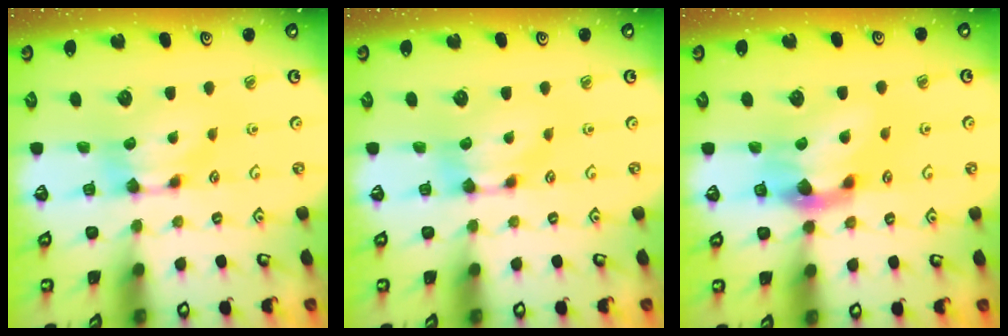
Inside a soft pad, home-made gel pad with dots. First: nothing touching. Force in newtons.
{"total": 0.0}
{"total": 4.1, "press": 3.8, "slide": 1.6}